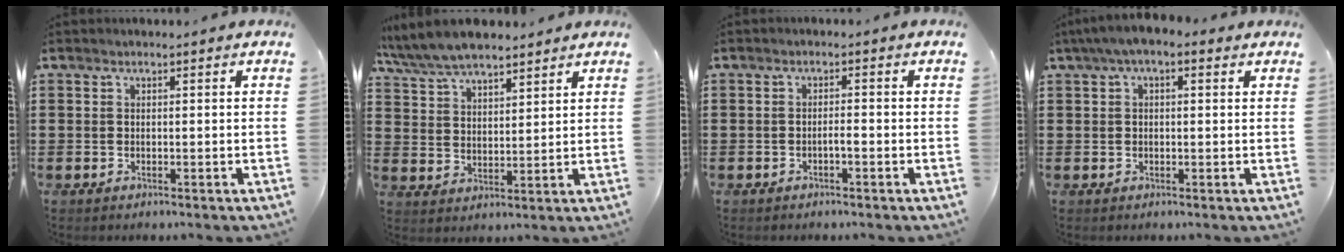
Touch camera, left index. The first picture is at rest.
{"total": 7.1, "force": [6.5, 1.8, 2.3], "torque": [-0.070, -0.014, 0.121]}
{"total": 1.3, "force": [-0.6, 0.1, 1.2], "torque": [-0.023, -0.001, -0.011]}
{"total": 3.1, "force": [1.0, 1.4, 2.5], "torque": [-0.051, 0.010, 0.016]}